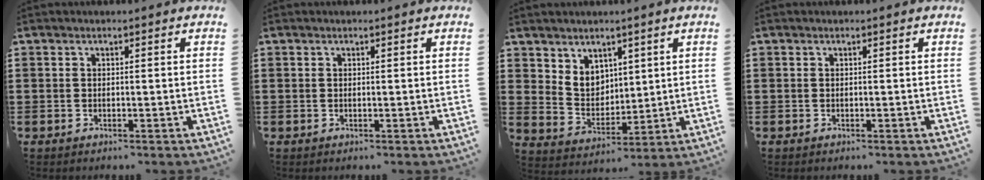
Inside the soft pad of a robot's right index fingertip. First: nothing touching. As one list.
[{"total": 0.0}, {"total": 5.6, "force": [3.5, 4.2, 1.2], "torque": [-0.038, -0.004, 0.065]}, {"total": 0.0}]